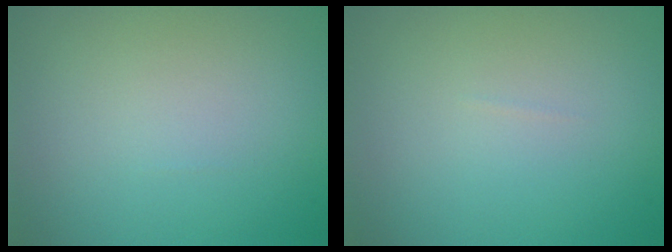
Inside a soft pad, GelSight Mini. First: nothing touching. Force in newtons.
{"total": 0.0}